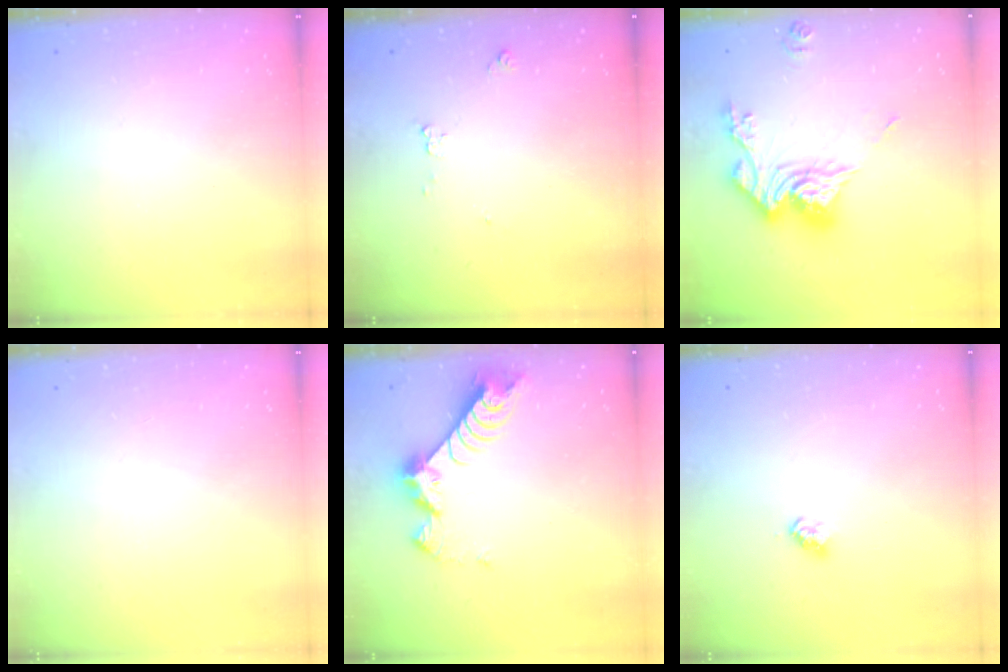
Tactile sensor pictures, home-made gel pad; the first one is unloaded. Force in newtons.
{"total": 5.5, "press": 5.5, "slide": 0.7}
{"total": 16.4, "press": 16.3, "slide": 1.9}
{"total": 0.0}
{"total": 8.2, "press": 8.2, "slide": 0.5}
{"total": 2.8, "press": 2.8, "slide": 0.4}